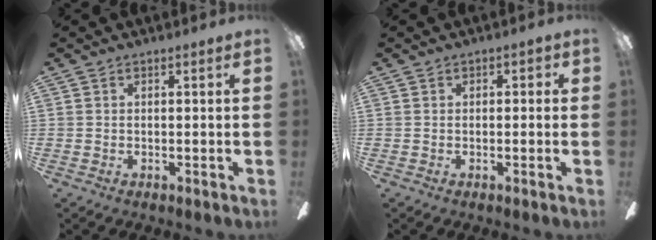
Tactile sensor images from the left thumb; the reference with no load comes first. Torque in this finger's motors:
{"motor_torque": [-0.14, -0.14, 0.01, 0.10, -0.04]}